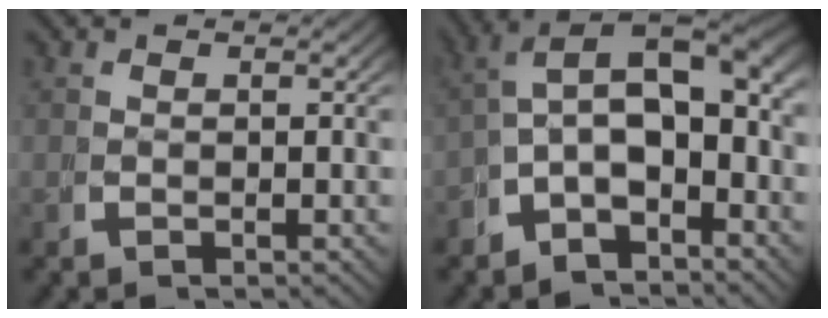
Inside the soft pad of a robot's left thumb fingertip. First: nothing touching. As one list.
[{"total": 10.8, "force": [0.1, 7.6, 7.6], "torque": [-0.116, -0.006, -0.016]}]